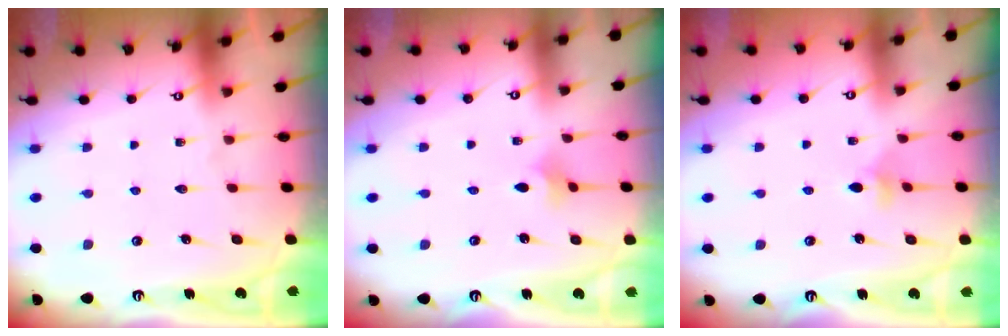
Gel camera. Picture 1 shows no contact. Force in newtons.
{"total": 2.6, "press": 2.5, "slide": 0.5}
{"total": 3.6, "press": 3.6, "slide": 0.7}